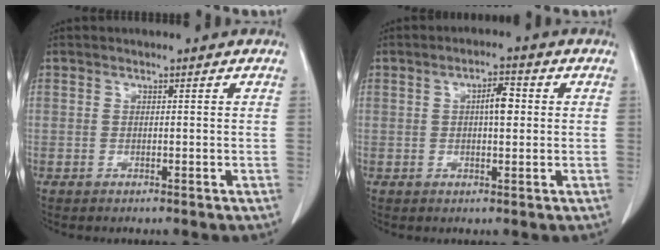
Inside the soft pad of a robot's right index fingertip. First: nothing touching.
{"total": 3.9, "force": [0.6, 1.1, 3.7], "torque": [-0.062, 0.006, 0.008]}